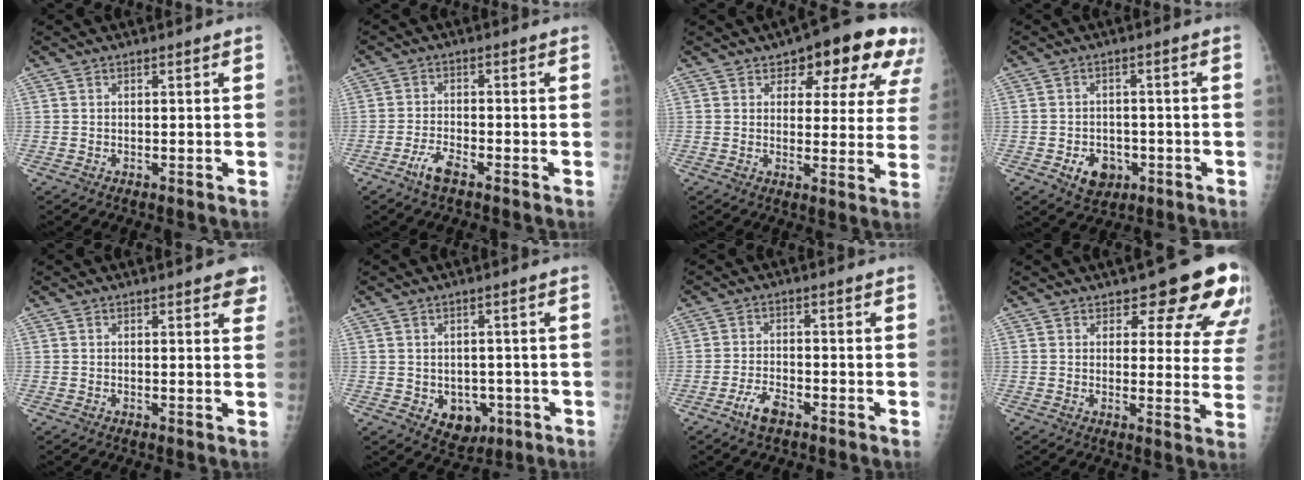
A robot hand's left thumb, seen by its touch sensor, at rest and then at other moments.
{"total": 3.9, "force": [-2.6, 1.1, 2.6], "torque": [-0.059, 0.014, -0.050]}
{"total": 14.4, "force": [8.1, 6.9, 9.7], "torque": [-0.072, -0.027, 0.091]}
{"total": 6.1, "force": [-2.4, 4.6, 3.1], "torque": [-0.027, 0.013, -0.029]}
{"total": 3.5, "force": [2.2, 1.3, 2.4], "torque": [-0.006, -0.003, 0.021]}
{"total": 6.4, "force": [-1.8, 5.0, 3.6], "torque": [-0.021, 0.008, -0.009]}
{"total": 4.2, "force": [-2.8, 1.6, 2.7], "torque": [-0.055, 0.017, -0.051]}
{"total": 13.9, "force": [9.8, 5.6, 8.2], "torque": [-0.044, -0.053, 0.099]}